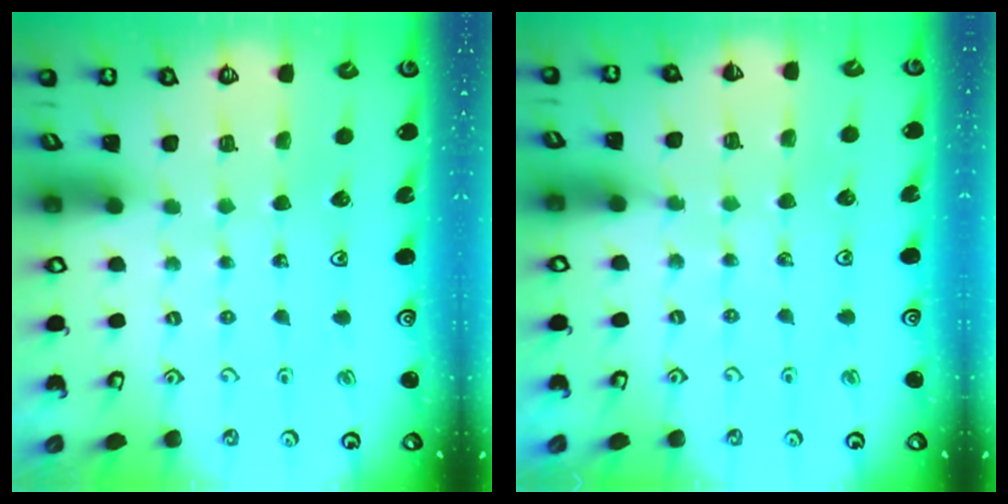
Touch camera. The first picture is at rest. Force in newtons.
{"total": 5.1, "press": 4.9, "slide": 1.6}